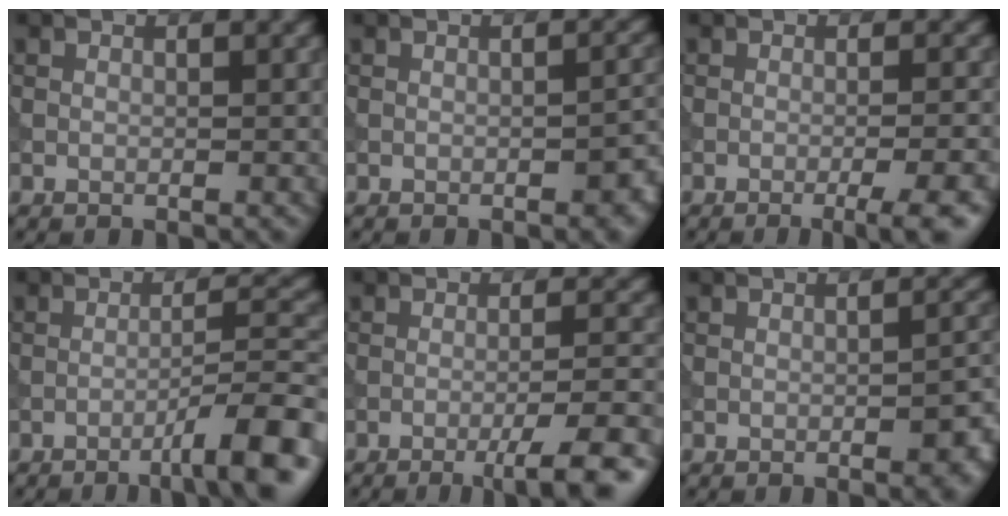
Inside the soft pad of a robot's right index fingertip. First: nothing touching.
{"total": 3.1, "force": [-1.2, 0.9, 2.7], "torque": [-0.035, 0.004, -0.015]}
{"total": 5.2, "force": [-2.6, 1.2, 4.3], "torque": [-0.044, 0.007, -0.037]}
{"total": 7.0, "force": [-3.8, 1.0, 5.8], "torque": [-0.075, 0.016, -0.063]}
{"total": 5.9, "force": [-3.1, 0.9, 4.9], "torque": [-0.065, 0.007, -0.050]}
{"total": 4.3, "force": [-1.5, 1.2, 3.8], "torque": [-0.050, 0.001, -0.018]}